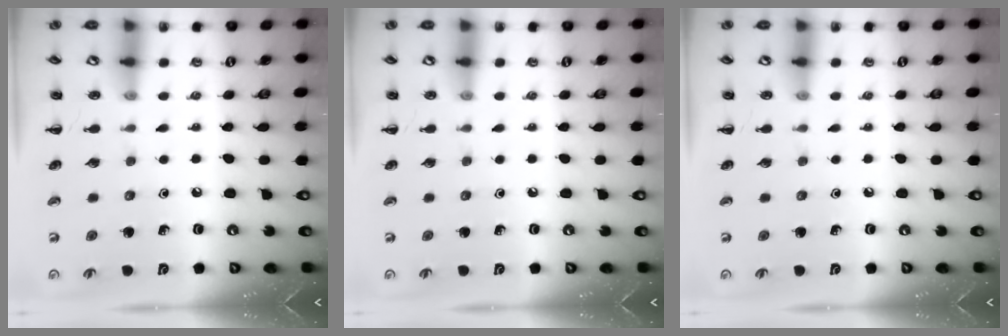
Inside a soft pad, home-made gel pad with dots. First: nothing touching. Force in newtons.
{"total": 0.0}
{"total": 0.0}